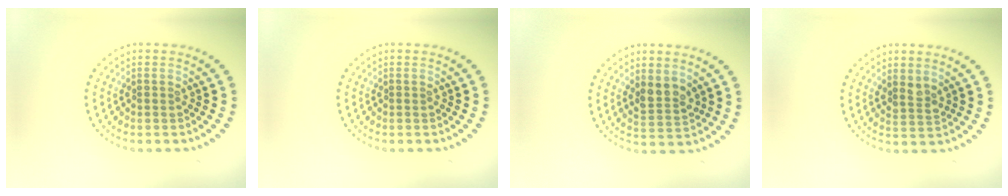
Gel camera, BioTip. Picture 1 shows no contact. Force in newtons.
{"total": 0.0}
{"total": 2.4, "press": 2.2, "slide": 1.0}
{"total": 1.5, "press": 1.2, "slide": 0.9}